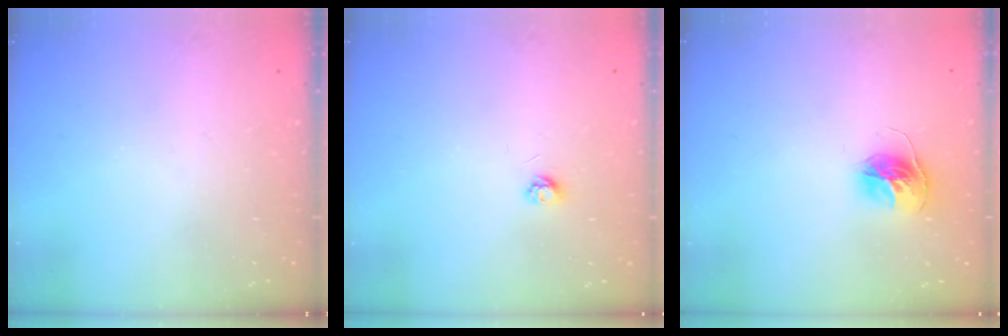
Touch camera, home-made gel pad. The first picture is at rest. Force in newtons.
{"total": 3.4, "press": 3.4, "slide": 0.3}
{"total": 11.8, "press": 11.7, "slide": 0.8}